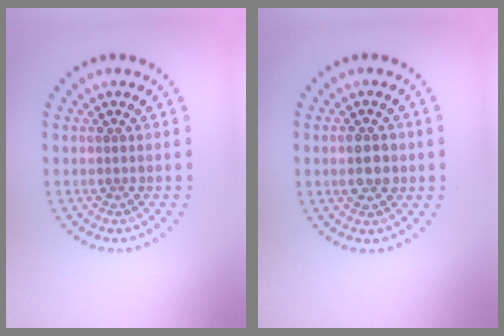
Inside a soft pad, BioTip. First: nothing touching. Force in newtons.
{"total": 3.0, "press": 3.0, "slide": 0.2}